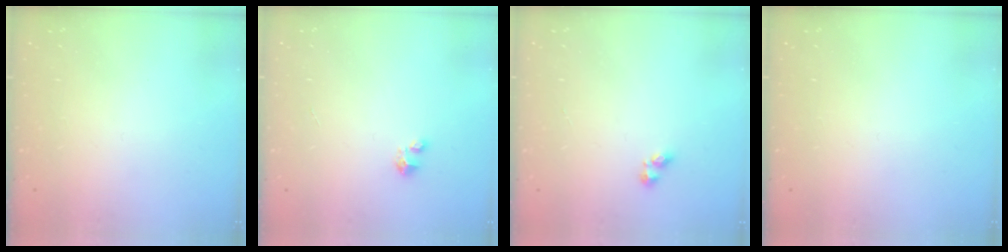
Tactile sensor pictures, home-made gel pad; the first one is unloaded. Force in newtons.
{"total": 2.1, "press": 2.1, "slide": 0.1}
{"total": 3.6, "press": 3.4, "slide": 1.2}
{"total": 0.0}